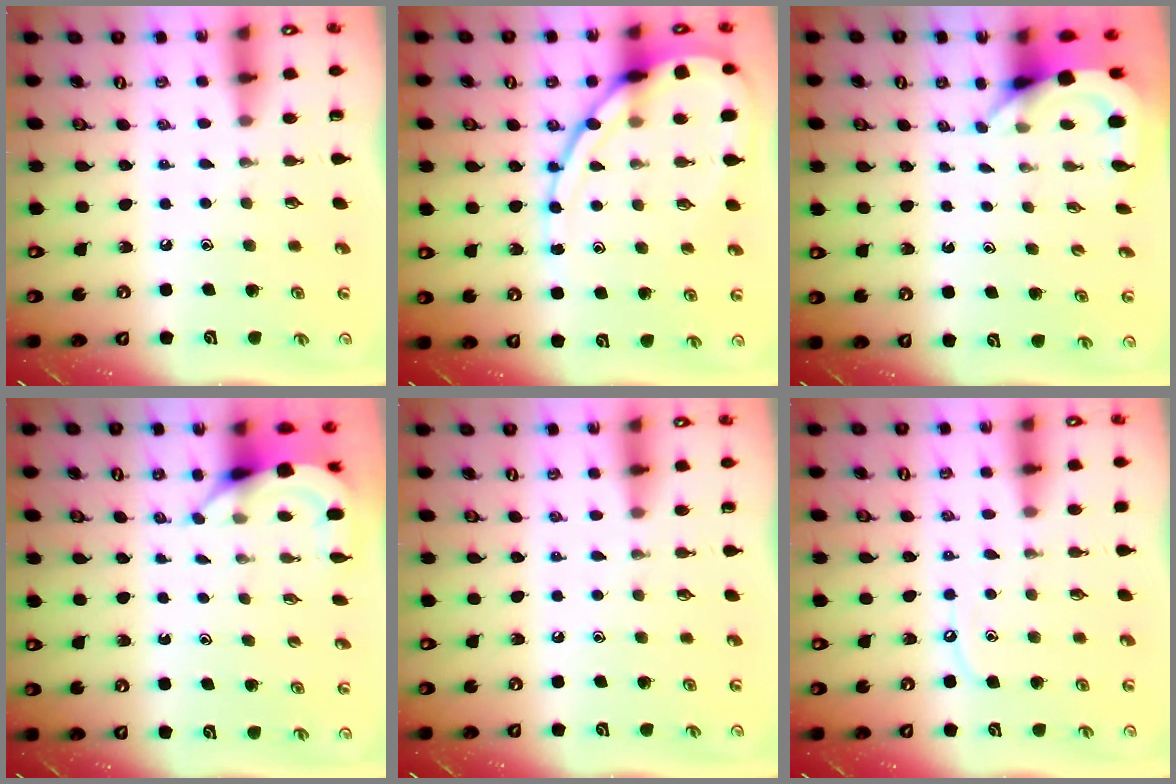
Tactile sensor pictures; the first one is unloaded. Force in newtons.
{"total": 15.0, "press": 14.9, "slide": 1.2}
{"total": 3.6, "press": 3.6, "slide": 0.2}
{"total": 4.0, "press": 4.0, "slide": 0.5}
{"total": 0.0}
{"total": 5.4, "press": 5.4, "slide": 0.7}